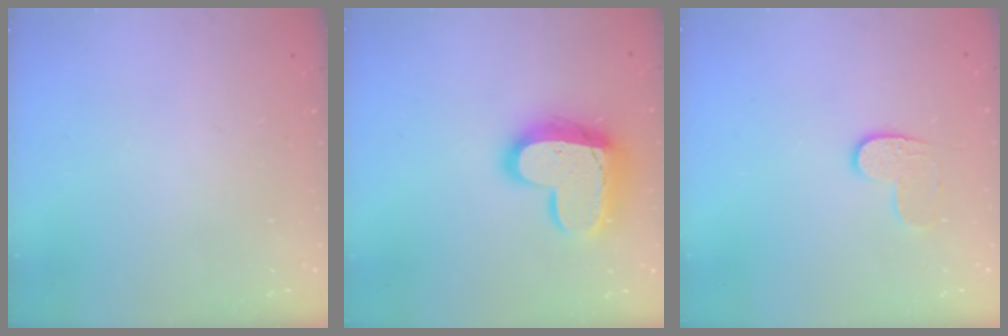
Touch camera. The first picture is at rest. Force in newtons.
{"total": 17.3, "press": 17.2, "slide": 1.4}
{"total": 5.7, "press": 5.7, "slide": 0.3}